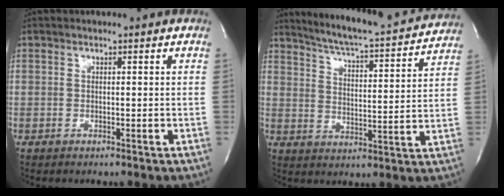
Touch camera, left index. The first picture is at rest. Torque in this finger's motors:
{"motor_torque": [-0.48, -0.51, 0.10, 0.00]}